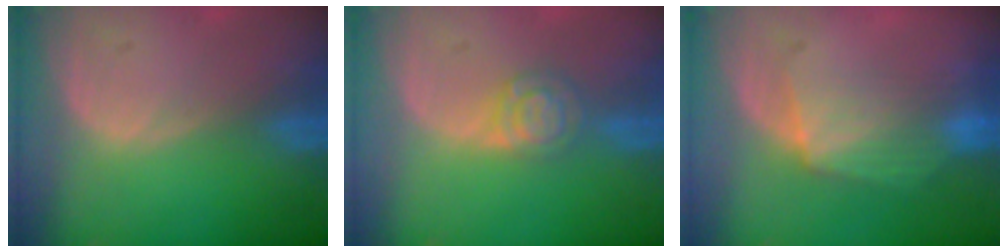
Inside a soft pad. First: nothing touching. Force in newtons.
{"total": 4.6, "press": 4.2, "slide": 1.9}
{"total": 6.9, "press": 6.3, "slide": 2.9}